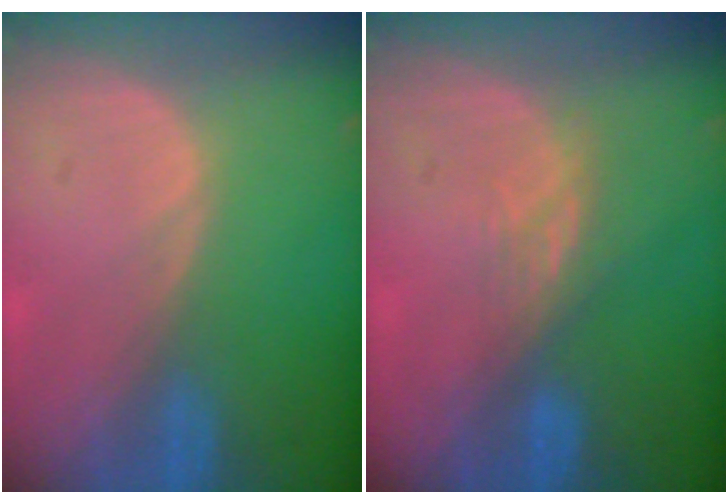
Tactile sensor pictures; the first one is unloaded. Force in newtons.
{"total": 3.0, "press": 2.6, "slide": 1.5}